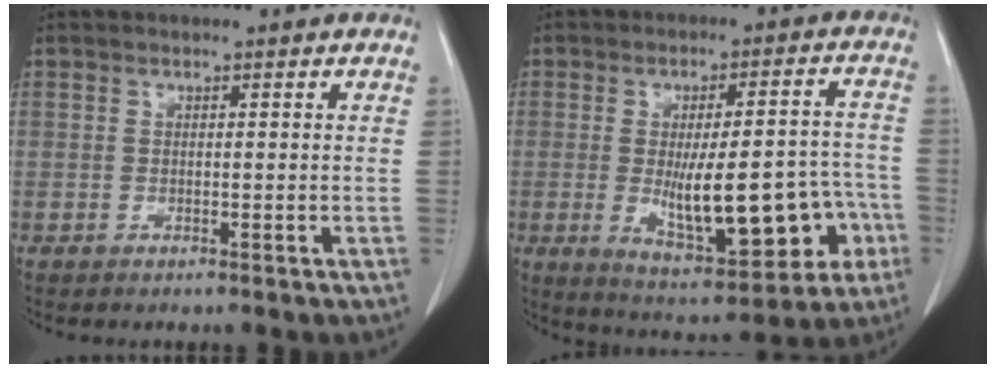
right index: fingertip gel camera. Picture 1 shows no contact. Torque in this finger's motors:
{"motor_torque": [1.12, -0.55, 0.83, 0.17]}